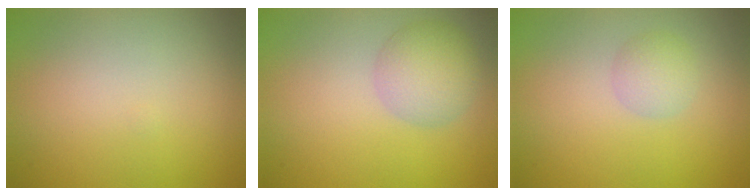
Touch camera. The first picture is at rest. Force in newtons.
{"total": 3.7, "press": 3.7, "slide": 0.1}
{"total": 1.9, "press": 1.9, "slide": 0.0}